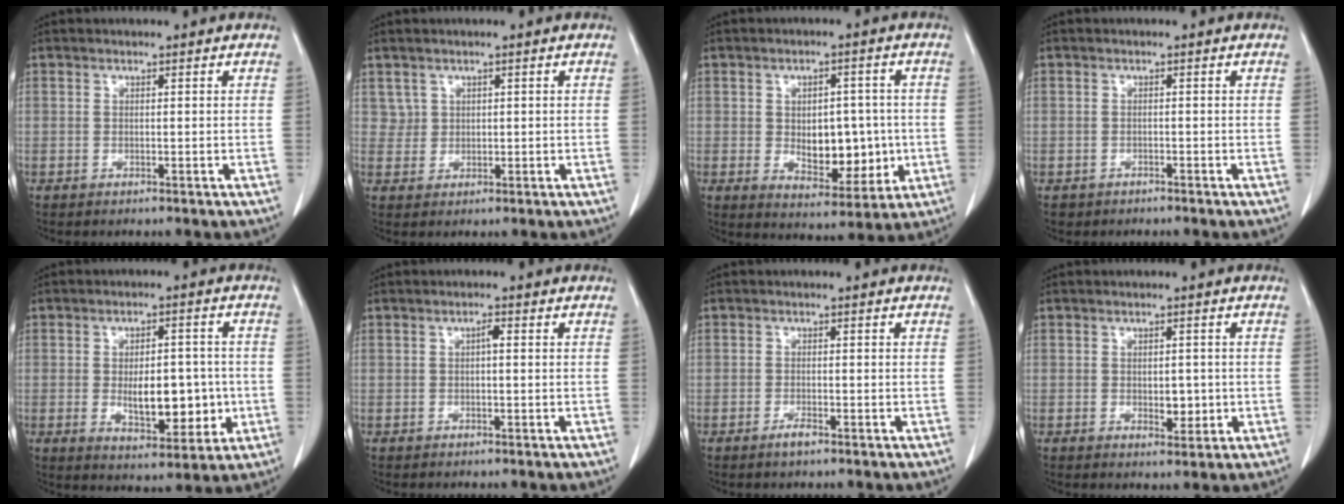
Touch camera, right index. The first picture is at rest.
{"total": 2.0, "force": [1.1, 1.7, -0.1], "torque": [0.017, 0.003, 0.013]}
{"total": 9.3, "force": [-0.6, 5.3, 7.7], "torque": [-0.103, 0.002, 0.004]}
{"total": 1.6, "force": [-1.1, 1.1, 0.0], "torque": [-0.012, 0.003, -0.017]}
{"total": 9.7, "force": [-1.1, 4.4, 8.6], "torque": [-0.127, 0.000, -0.007]}
{"total": 1.1, "force": [0.1, 0.2, 1.1], "torque": [-0.018, 0.004, 0.001]}
{"total": 1.6, "force": [-1.1, 0.5, 1.0], "torque": [-0.018, 0.000, -0.018]}
{"total": 3.1, "force": [-0.4, 1.7, 2.5], "torque": [-0.034, -0.002, 0.002]}